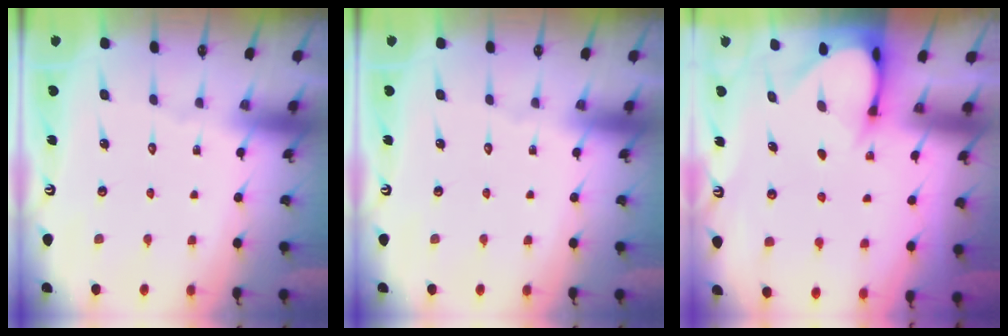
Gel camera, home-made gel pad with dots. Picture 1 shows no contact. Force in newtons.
{"total": 0.0}
{"total": 4.3, "press": 4.3, "slide": 0.5}